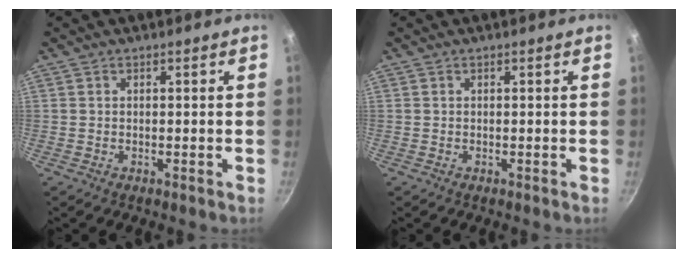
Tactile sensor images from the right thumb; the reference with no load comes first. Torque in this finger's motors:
{"motor_torque": [-0.06, 0.06, -0.06, 0.06, 0.00]}